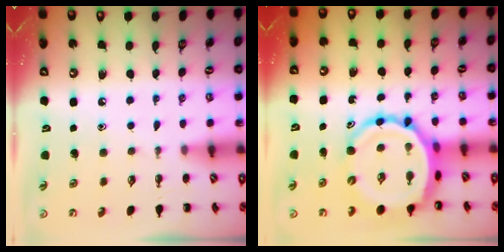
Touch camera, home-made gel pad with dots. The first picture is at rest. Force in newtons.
{"total": 13.2, "press": 12.7, "slide": 3.7}